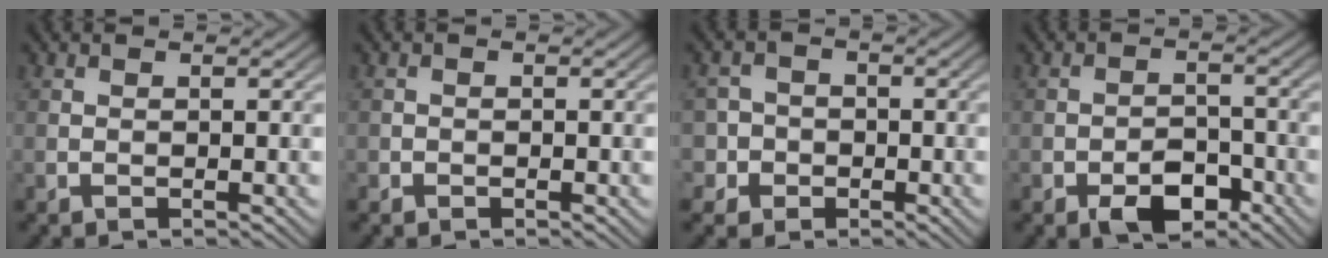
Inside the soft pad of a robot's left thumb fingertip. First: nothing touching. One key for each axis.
{"total": 0.8, "fx": -0.4, "fy": 0.7, "fz": 0.1, "tx": 0.004, "ty": -0.004, "tz": -0.009}
{"total": 4.7, "fx": -1.3, "fy": 4.4, "fz": 0.6, "tx": -0.013, "ty": 0.003, "tz": -0.045}
{"total": 5.4, "fx": -3.1, "fy": 2.9, "fz": 3.4, "tx": -0.053, "ty": 0.000, "tz": -0.058}